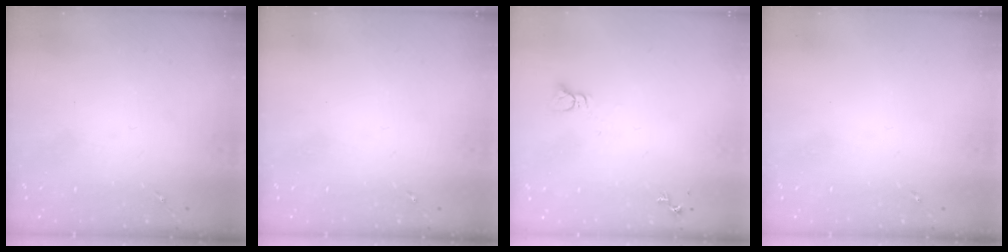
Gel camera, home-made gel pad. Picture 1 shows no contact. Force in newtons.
{"total": 0.0}
{"total": 2.2, "press": 2.2, "slide": 0.1}
{"total": 0.0}